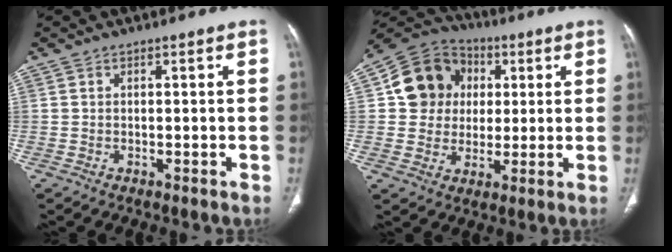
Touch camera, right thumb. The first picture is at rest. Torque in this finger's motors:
{"motor_torque": [-0.73, 1.16, 0.04, -0.04, 0.24]}